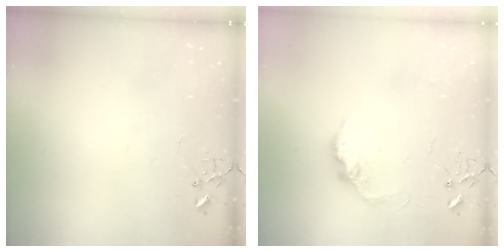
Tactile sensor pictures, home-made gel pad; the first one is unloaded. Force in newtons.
{"total": 10.1, "press": 10.0, "slide": 0.5}